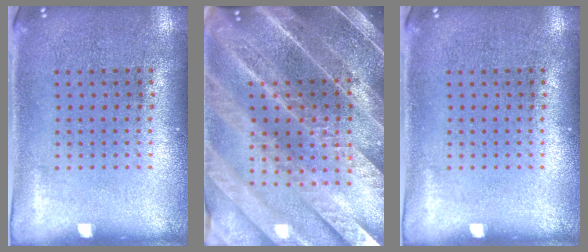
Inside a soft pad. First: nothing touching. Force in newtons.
{"total": 5.5, "press": 4.6, "slide": 3.0}
{"total": 0.0}